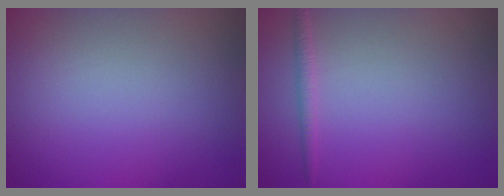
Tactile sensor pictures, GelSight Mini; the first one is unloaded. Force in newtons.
{"total": 1.1, "press": 1.1, "slide": 0.1}